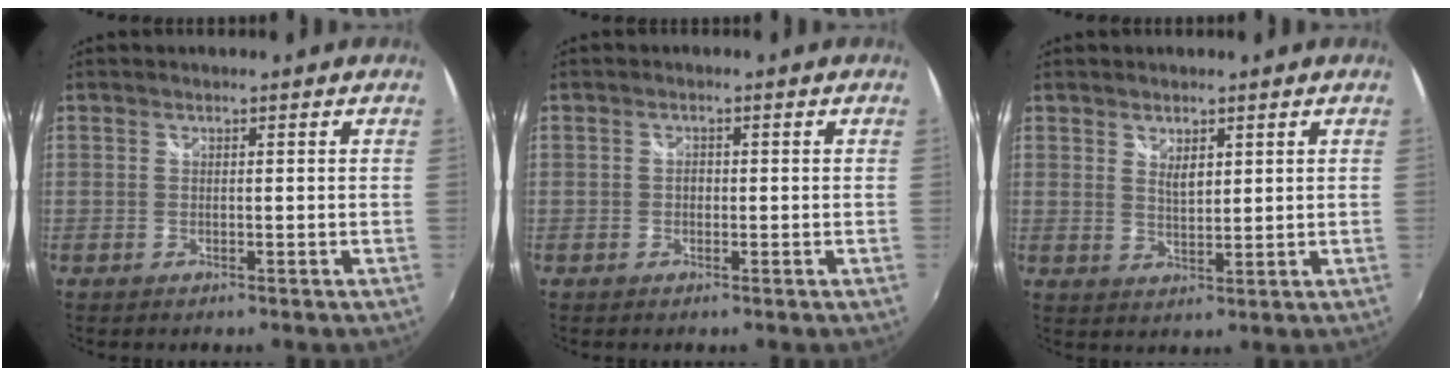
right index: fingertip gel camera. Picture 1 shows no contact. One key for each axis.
{"total": 1.0, "fx": -0.2, "fy": 0.9, "fz": 0.5, "tx": -0.007, "ty": 0.002, "tz": -0.006}
{"total": 3.1, "fx": 1.6, "fy": 1.5, "fz": 2.2, "tx": -0.035, "ty": -0.002, "tz": 0.028}